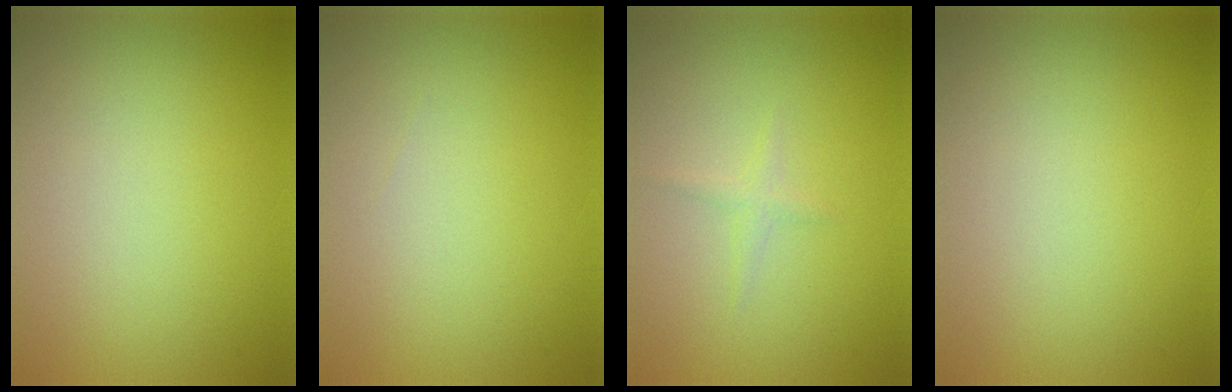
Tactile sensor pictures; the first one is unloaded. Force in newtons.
{"total": 0.0}
{"total": 0.8, "press": 0.8, "slide": 0.1}
{"total": 0.0}